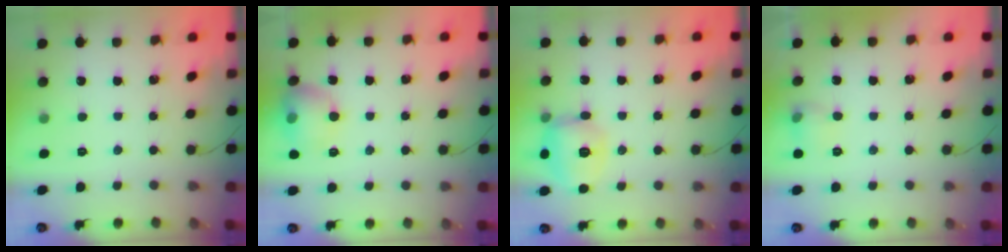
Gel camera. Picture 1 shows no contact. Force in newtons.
{"total": 11.7, "press": 11.5, "slide": 1.9}
{"total": 12.9, "press": 12.7, "slide": 1.8}
{"total": 6.6, "press": 6.4, "slide": 1.5}